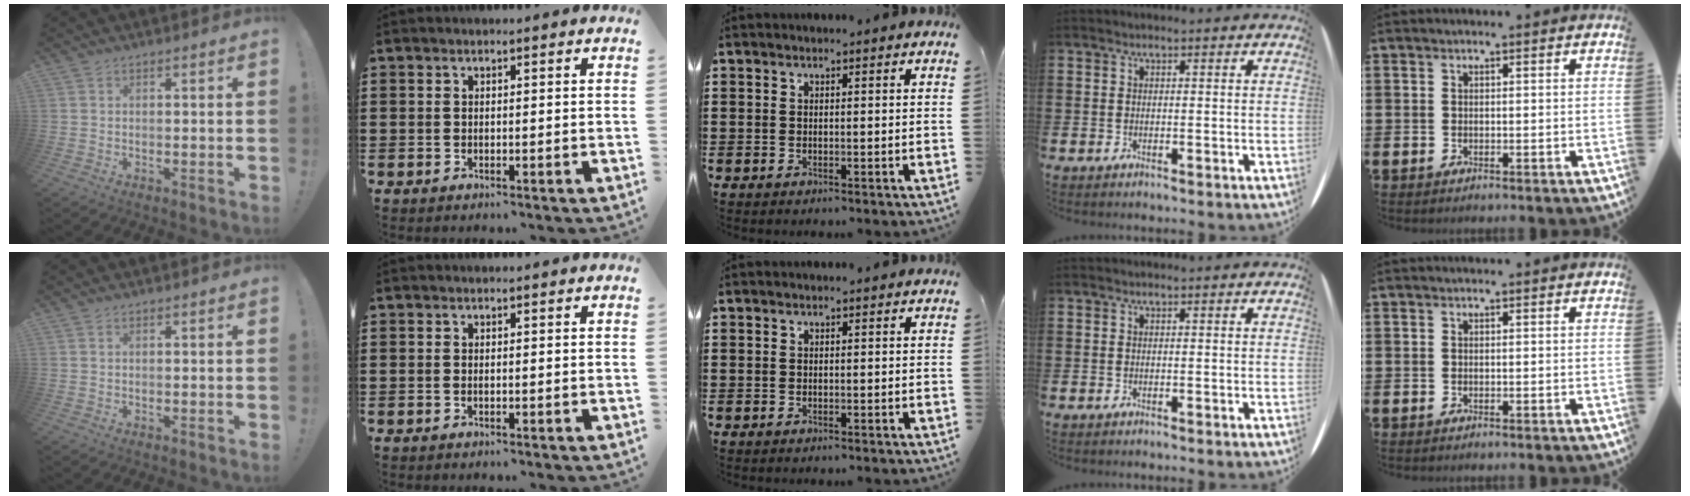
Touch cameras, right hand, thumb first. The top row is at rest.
{}